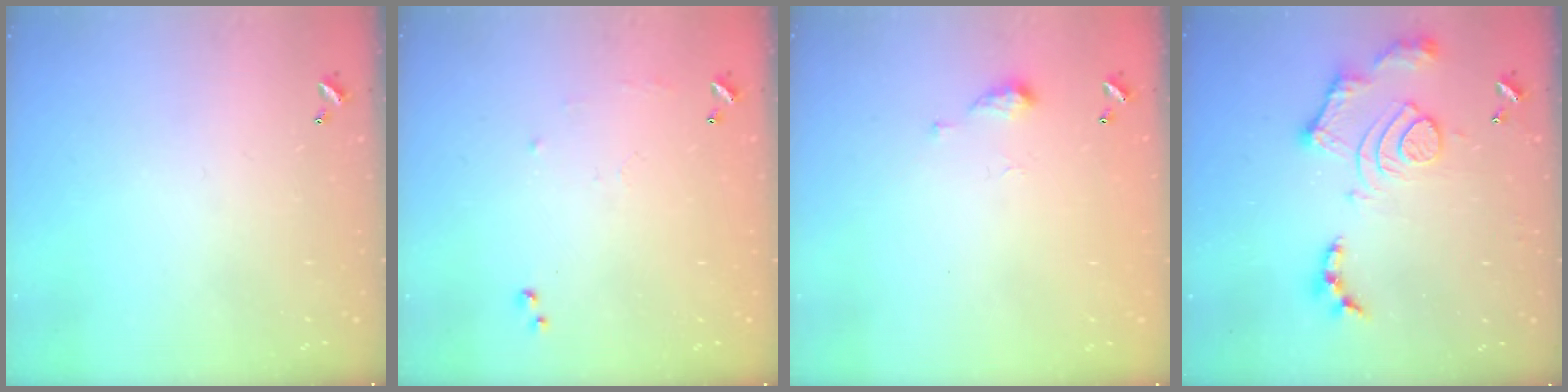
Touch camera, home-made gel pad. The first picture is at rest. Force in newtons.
{"total": 6.1, "press": 6.1, "slide": 0.8}
{"total": 3.2, "press": 3.2, "slide": 0.5}
{"total": 14.9, "press": 14.9, "slide": 1.1}